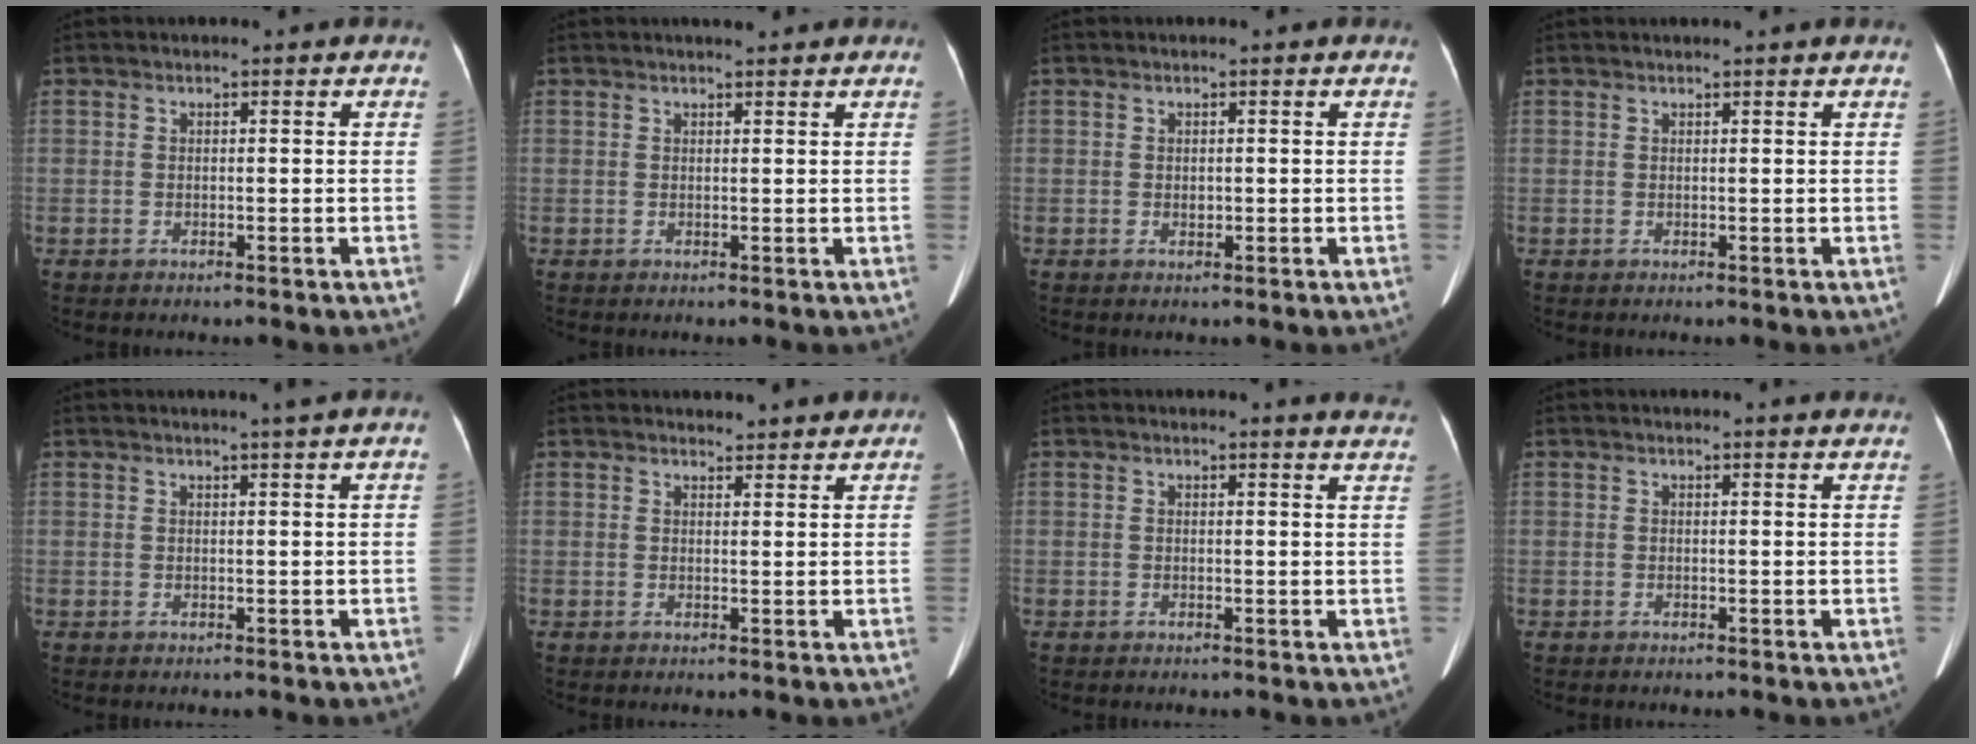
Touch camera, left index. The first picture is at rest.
{"total": 2.2, "force": [2.0, 0.3, 1.0], "torque": [-0.014, 0.012, 0.030]}
{"total": 0.6, "force": [0.1, 0.5, 0.4], "torque": [-0.008, 0.001, 0.003]}
{"total": 1.4, "force": [1.3, -0.3, 0.5], "torque": [-0.016, 0.008, 0.027]}
{"total": 1.8, "force": [1.4, -0.7, 0.9], "torque": [-0.018, -0.005, 0.026]}
{"total": 3.6, "force": [3.5, 0.9, 0.3], "torque": [-0.006, 0.009, 0.039]}
{"total": 5.4, "force": [5.3, 0.0, 1.2], "torque": [-0.009, -0.018, 0.029]}
{"total": 2.9, "force": [2.9, -0.1, 0.7], "torque": [-0.012, 0.000, 0.022]}